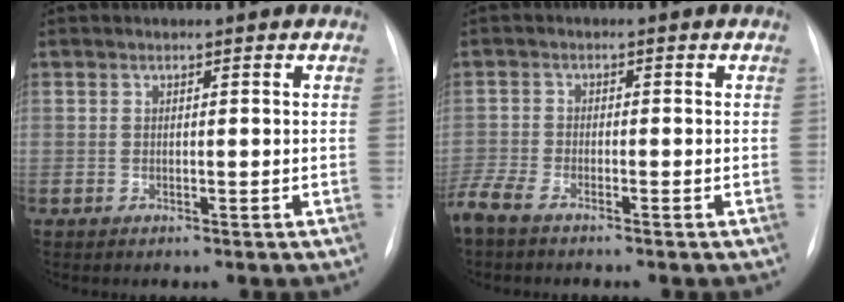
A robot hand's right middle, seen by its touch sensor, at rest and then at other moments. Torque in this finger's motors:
{"motor_torque": [-0.21, -0.84, 0.96, 0.21]}